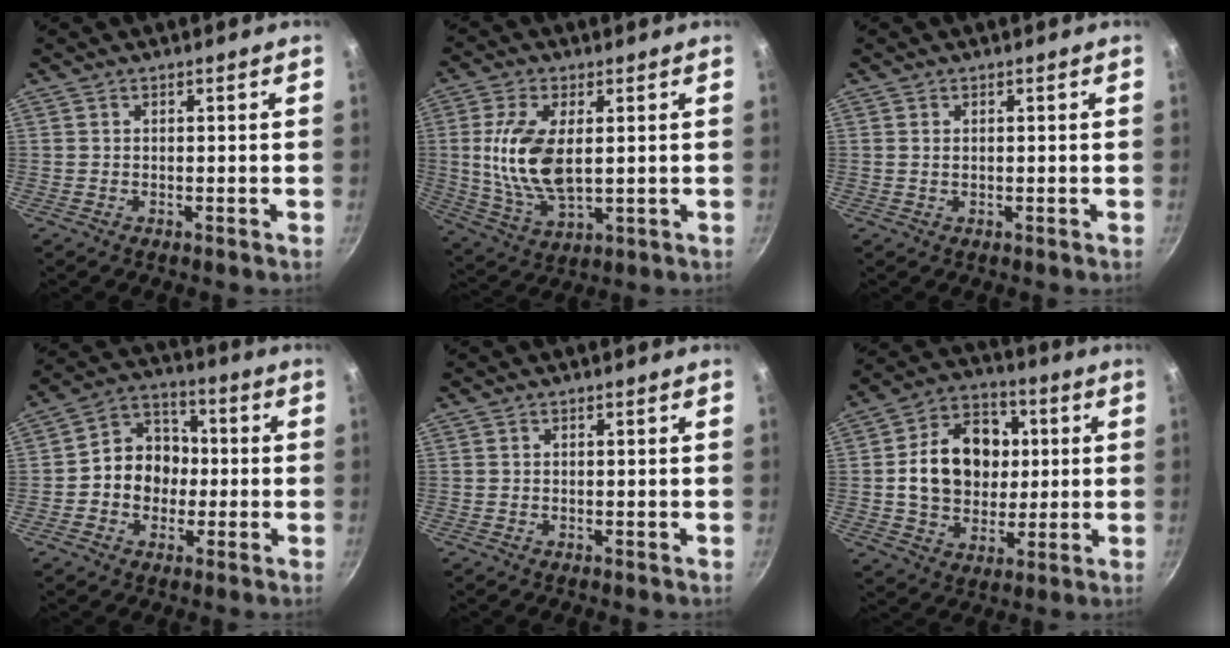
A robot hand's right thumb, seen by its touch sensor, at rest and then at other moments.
{"total": 12.9, "force": [1.4, 6.5, 11.1], "torque": [-0.214, -0.009, 0.031]}
{"total": 0.7, "force": [0.2, 0.5, 0.6], "torque": [-0.009, 0.001, 0.002]}
{"total": 10.8, "force": [-1.0, 9.2, 5.5], "torque": [-0.040, 0.031, -0.034]}
{"total": 0.0}
{"total": 17.0, "force": [1.6, 13.4, 10.4], "torque": [-0.132, 0.020, 0.024]}